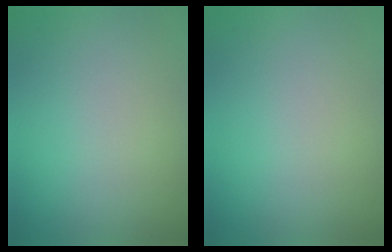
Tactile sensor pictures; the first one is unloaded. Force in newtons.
{"total": 0.0}